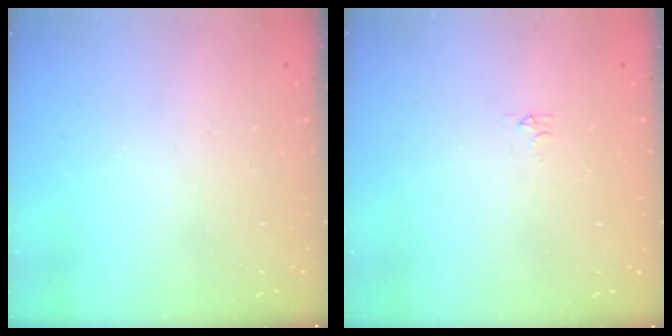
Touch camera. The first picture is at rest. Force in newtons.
{"total": 2.9, "press": 2.9, "slide": 0.5}